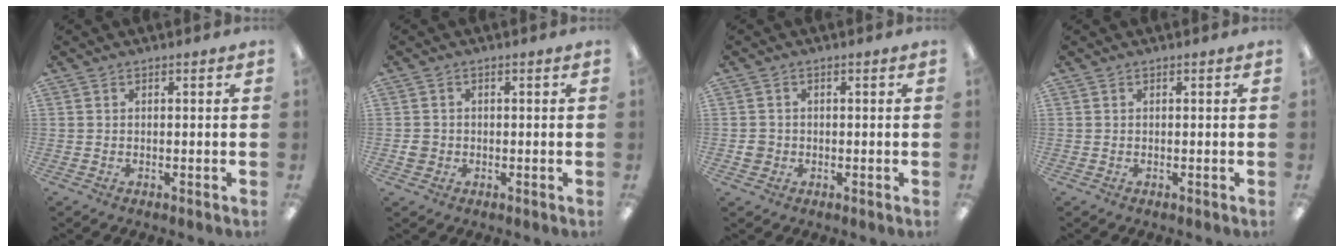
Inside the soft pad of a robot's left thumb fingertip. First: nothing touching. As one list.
[{"total": 2.2, "force": [-0.3, 2.1, 0.5], "torque": [-0.001, 0.001, -0.009]}, {"total": 2.5, "force": [-0.3, 2.4, 0.5], "torque": [-0.001, 0.000, -0.009]}, {"total": 0.0}]